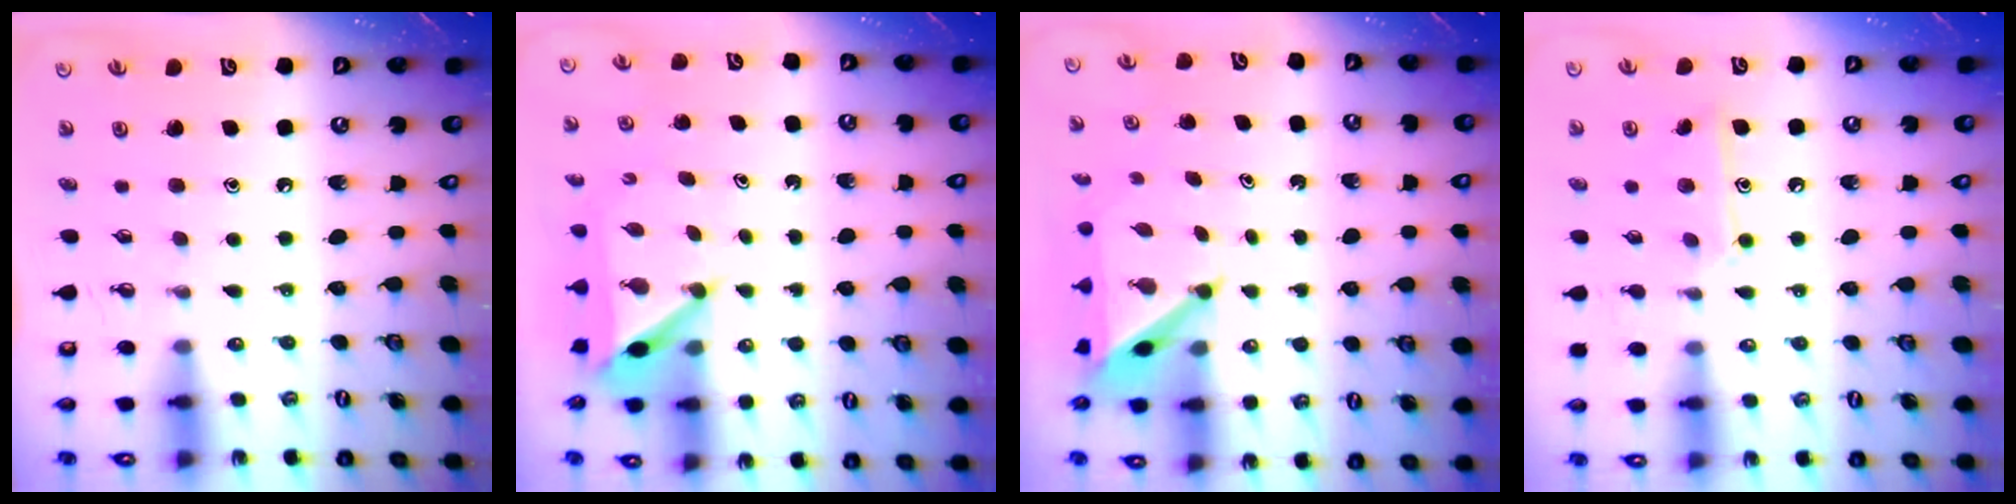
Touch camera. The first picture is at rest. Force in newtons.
{"total": 5.4, "press": 5.4, "slide": 0.4}
{"total": 5.1, "press": 5.1, "slide": 0.5}
{"total": 9.3, "press": 9.3, "slide": 0.6}